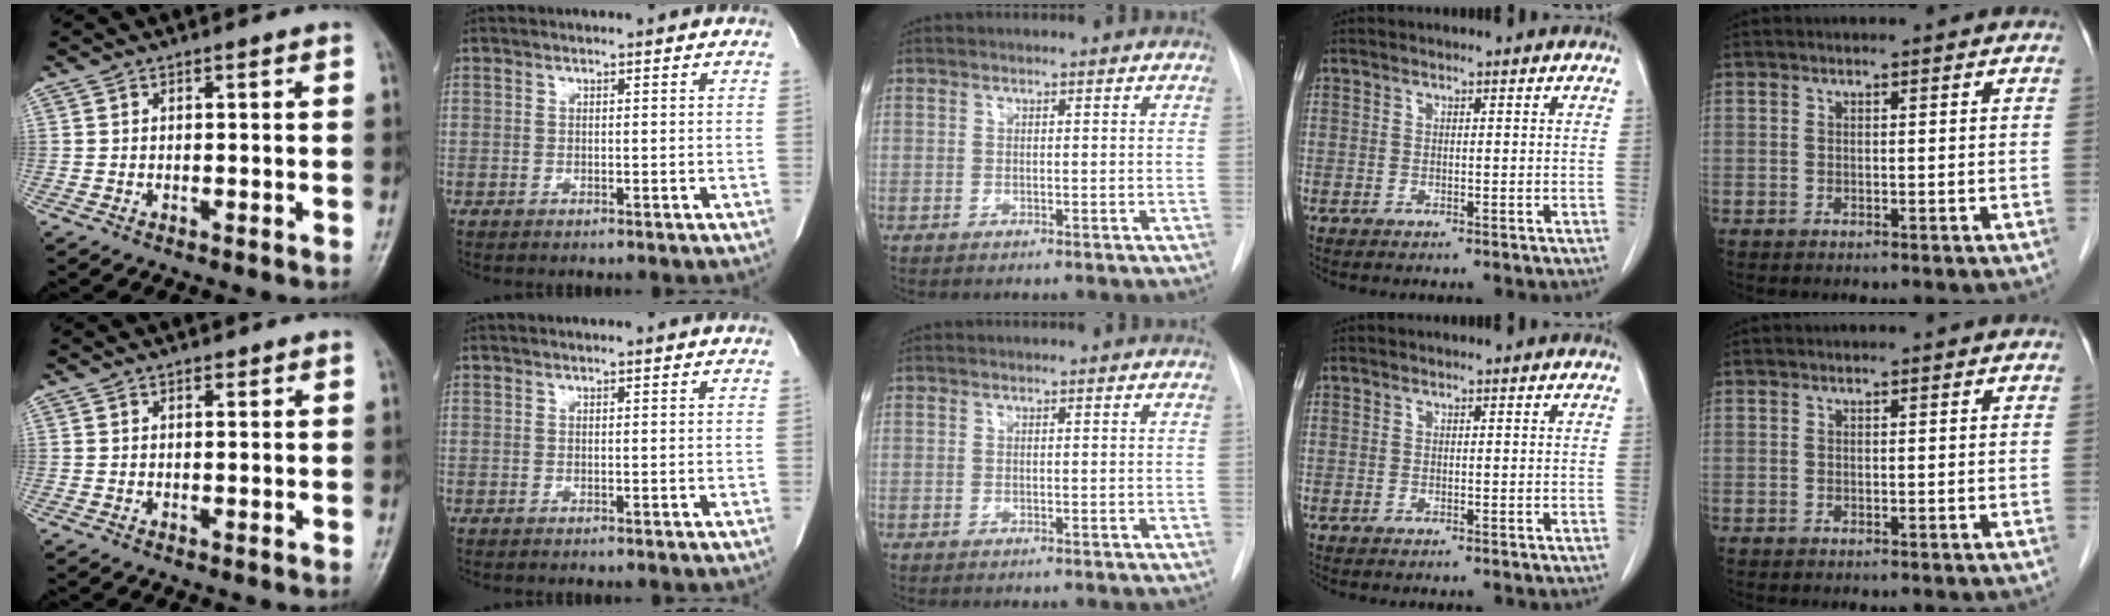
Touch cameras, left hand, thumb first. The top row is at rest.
{"thumb": {"total": 0.9, "force": [0.6, 0.5, 0.4], "torque": [-0.004, -0.004, 0.008]}}